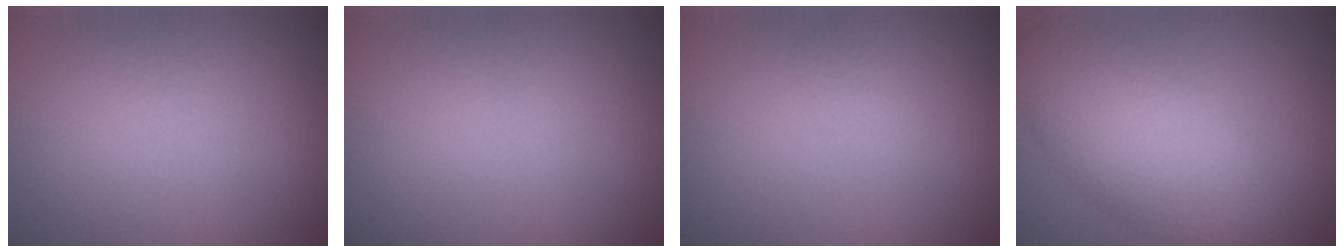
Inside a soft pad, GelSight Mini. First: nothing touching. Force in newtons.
{"total": 0.0}
{"total": 0.8, "press": 0.8, "slide": 0.0}
{"total": 7.0, "press": 7.0, "slide": 0.3}